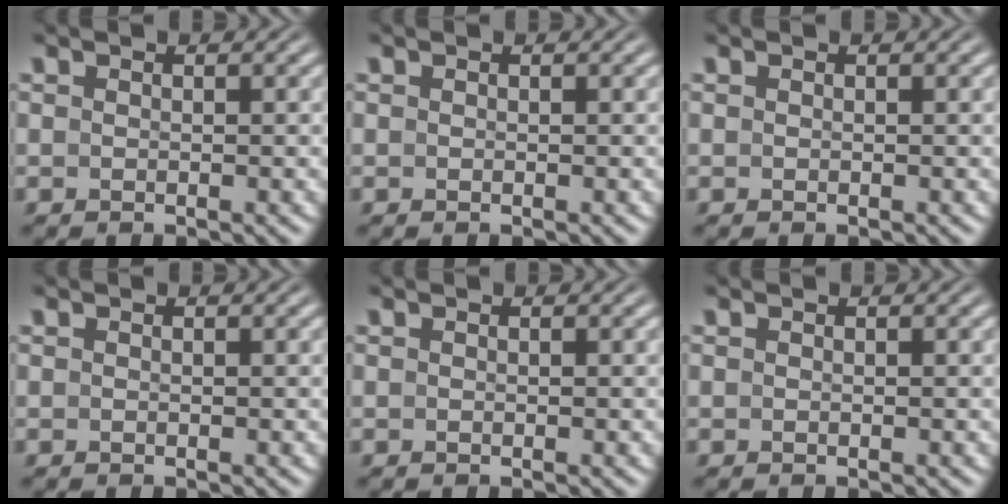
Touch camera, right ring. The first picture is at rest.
{"total": 0.0}
{"total": 0.0}
{"total": 0.0}
{"total": 0.0}
{"total": 0.0}